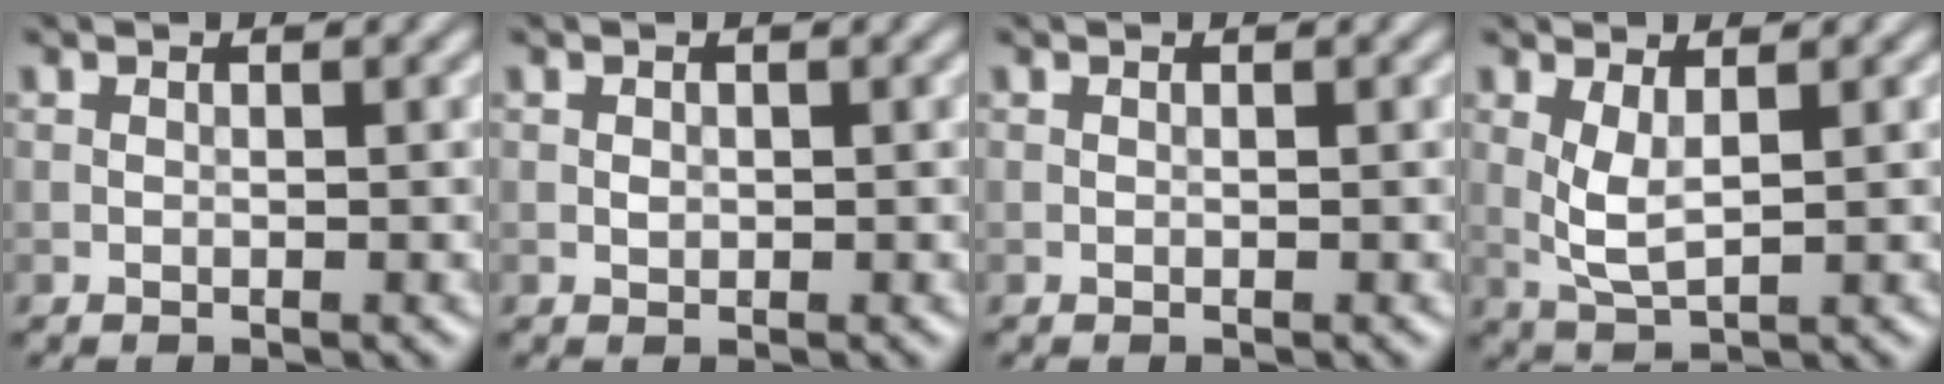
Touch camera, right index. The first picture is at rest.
{"total": 0.5, "force": [0.0, 0.4, 0.3], "torque": [-0.003, -0.002, 0.000]}
{"total": 0.0}
{"total": 2.6, "force": [0.8, 0.8, 2.3], "torque": [-0.055, -0.005, 0.019]}